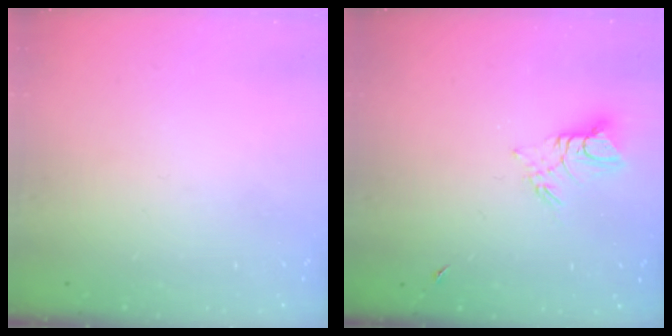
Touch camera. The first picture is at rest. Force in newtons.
{"total": 7.3, "press": 7.3, "slide": 0.6}